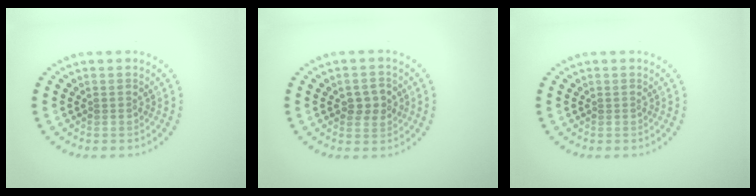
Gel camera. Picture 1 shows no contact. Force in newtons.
{"total": 2.4, "press": 2.3, "slide": 0.4}
{"total": 0.0}